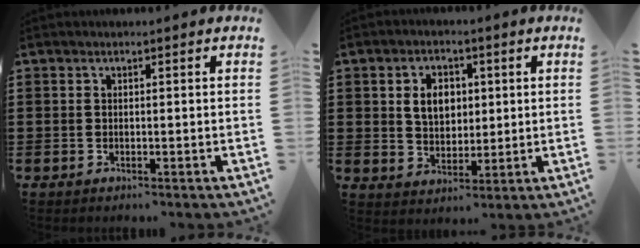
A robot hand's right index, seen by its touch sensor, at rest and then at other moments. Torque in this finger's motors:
{"motor_torque": [0.79, 0.31, 0.26, 0.07]}